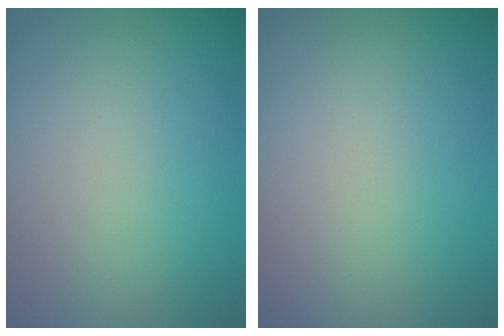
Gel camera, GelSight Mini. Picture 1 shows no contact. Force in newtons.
{"total": 0.0}